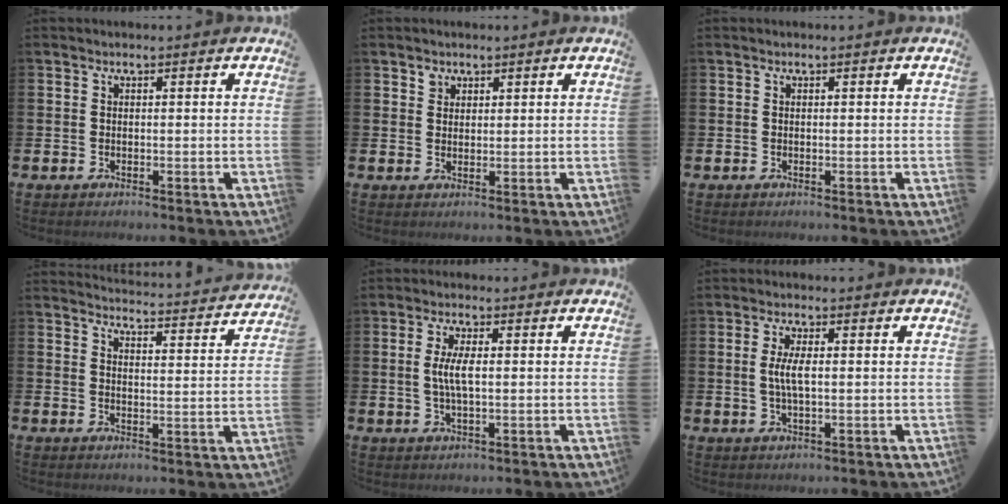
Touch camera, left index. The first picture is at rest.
{"total": 1.8, "force": [1.5, 1.0, 0.0], "torque": [0.023, -0.006, 0.025]}
{"total": 0.0}
{"total": 4.1, "force": [4.1, -0.1, 0.3], "torque": [-0.016, -0.037, 0.068]}
{"total": 3.9, "force": [0.4, 1.3, 3.6], "torque": [-0.071, 0.007, 0.004]}
{"total": 3.5, "force": [0.4, 1.2, 3.3], "torque": [-0.065, 0.005, 0.004]}